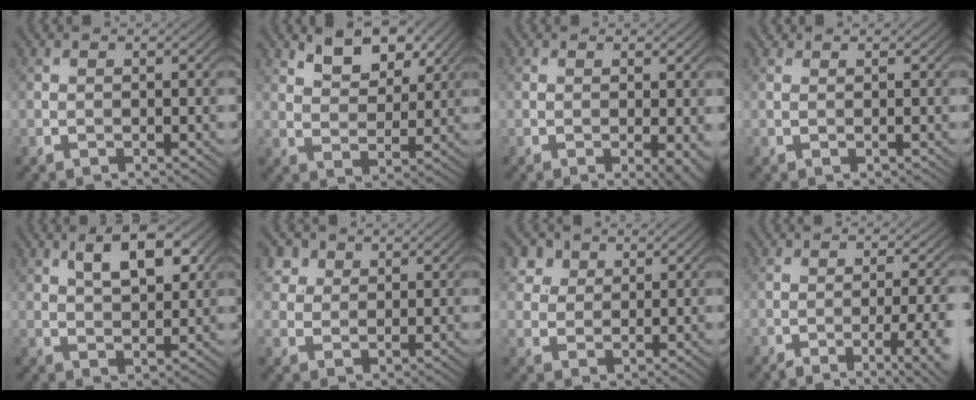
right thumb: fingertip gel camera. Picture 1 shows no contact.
{"total": 6.1, "force": [4.0, 3.1, 3.5], "torque": [-0.064, -0.005, 0.072]}
{"total": 2.3, "force": [-0.3, 0.4, 2.2], "torque": [-0.032, -0.007, -0.006]}
{"total": 0.5, "force": [0.5, 0.2, 0.0], "torque": [-0.001, 0.000, 0.011]}
{"total": 6.6, "force": [3.1, 2.9, 5.1], "torque": [-0.089, 0.005, 0.053]}
{"total": 3.9, "force": [2.4, 2.8, 1.4], "torque": [-0.045, -0.008, 0.058]}
{"total": 4.5, "force": [2.7, 3.1, 1.6], "torque": [-0.052, -0.007, 0.063]}
{"total": 7.3, "force": [-3.4, 1.6, 6.2], "torque": [-0.085, 0.000, -0.046]}